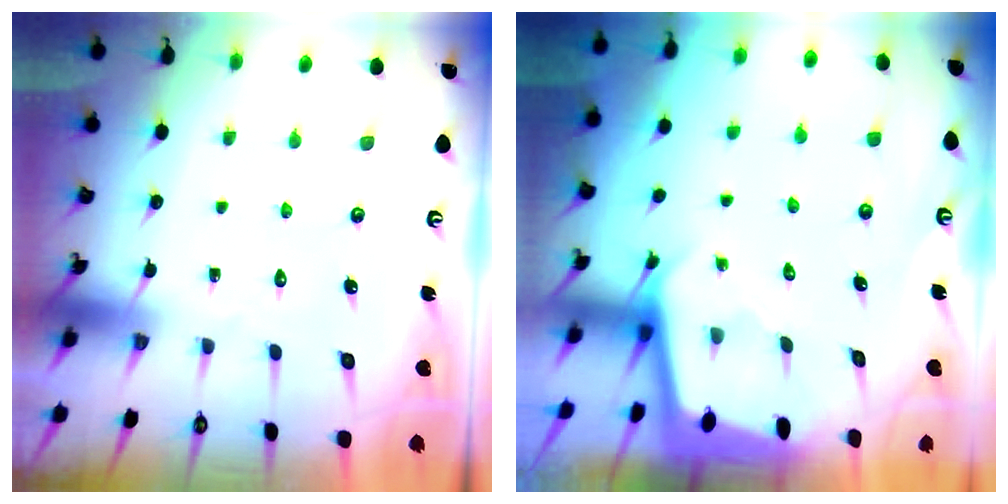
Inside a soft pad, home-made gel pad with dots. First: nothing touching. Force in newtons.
{"total": 1.8, "press": 1.8, "slide": 0.1}